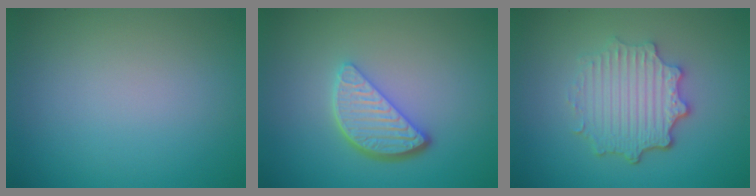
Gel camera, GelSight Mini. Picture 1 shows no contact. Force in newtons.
{"total": 3.9, "press": 3.2, "slide": 2.2}
{"total": 4.8, "press": 3.8, "slide": 3.0}